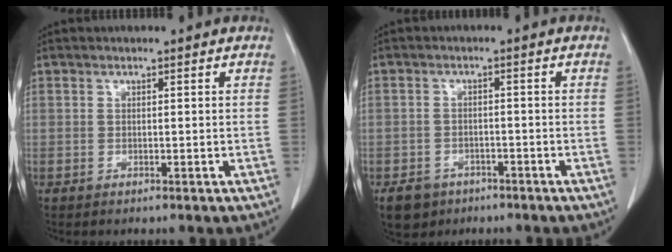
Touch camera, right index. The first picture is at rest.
{"total": 4.4, "force": [-3.0, 3.1, 0.8], "torque": [-0.018, 0.005, -0.045]}